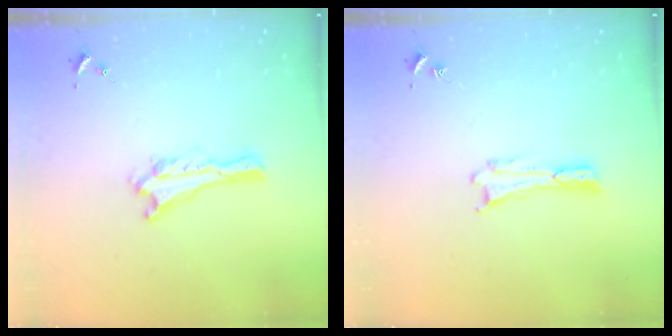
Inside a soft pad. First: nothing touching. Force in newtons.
{"total": 0.0}